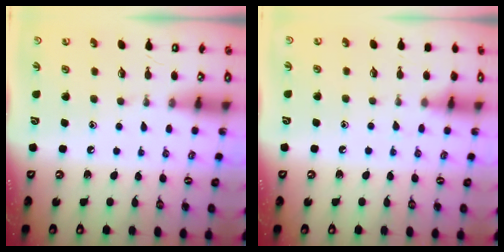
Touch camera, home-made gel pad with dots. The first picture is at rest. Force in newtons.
{"total": 5.5, "press": 5.4, "slide": 0.6}